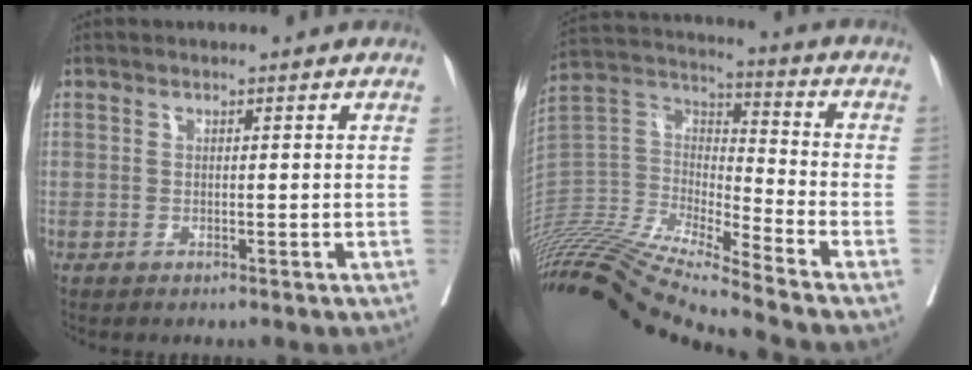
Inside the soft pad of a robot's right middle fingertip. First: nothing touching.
{"total": 24.4, "force": [-22.0, -0.8, 10.6], "torque": [-0.246, -0.012, -0.402]}